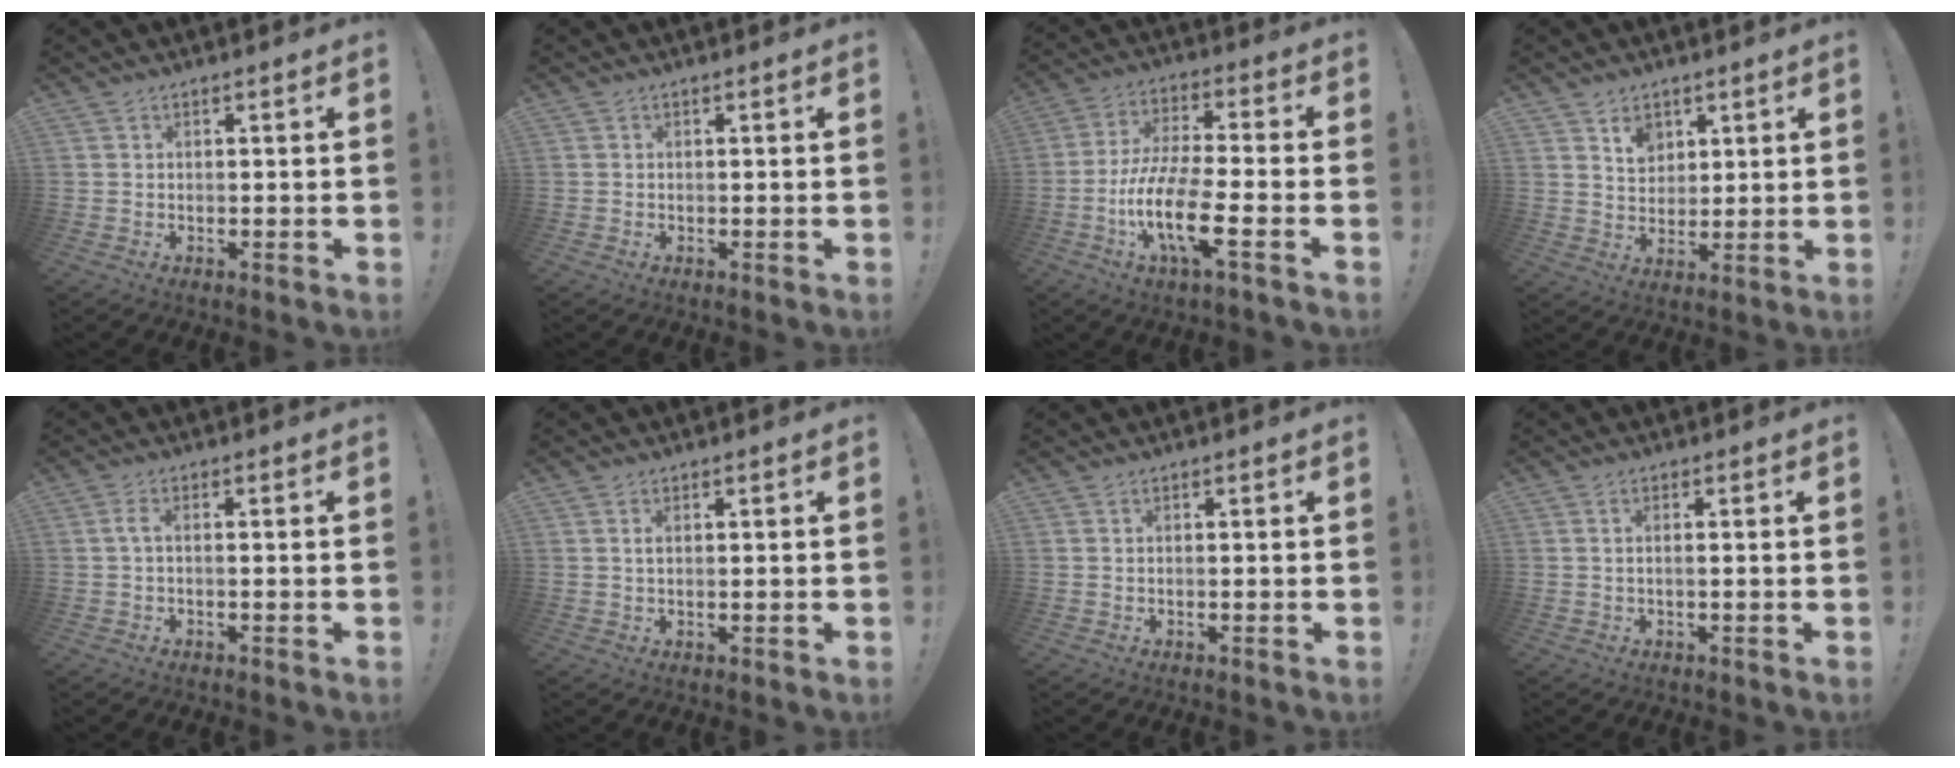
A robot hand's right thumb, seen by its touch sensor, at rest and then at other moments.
{"total": 0.0}
{"total": 17.5, "force": [-6.3, 4.7, 15.7], "torque": [-0.303, 0.013, -0.105]}
{"total": 6.2, "force": [3.7, 4.6, 1.8], "torque": [-0.018, -0.020, 0.066]}
{"total": 2.5, "force": [-0.4, 0.3, 2.4], "torque": [-0.055, 0.003, -0.010]}
{"total": 1.2, "force": [0.5, 0.4, 1.0], "torque": [-0.022, 0.002, 0.008]}
{"total": 0.0}
{"total": 1.4, "force": [-0.1, 0.0, 1.4], "torque": [-0.031, 0.002, -0.002]}